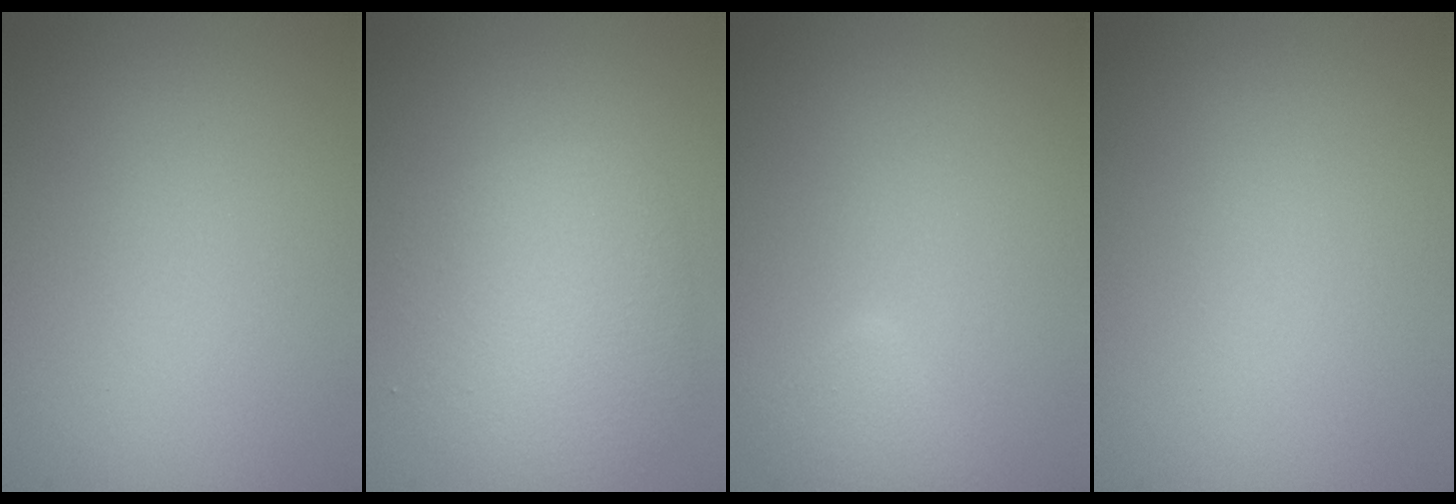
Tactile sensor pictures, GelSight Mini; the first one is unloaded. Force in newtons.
{"total": 4.5, "press": 4.5, "slide": 0.0}
{"total": 1.6, "press": 1.6, "slide": 0.1}
{"total": 0.0}